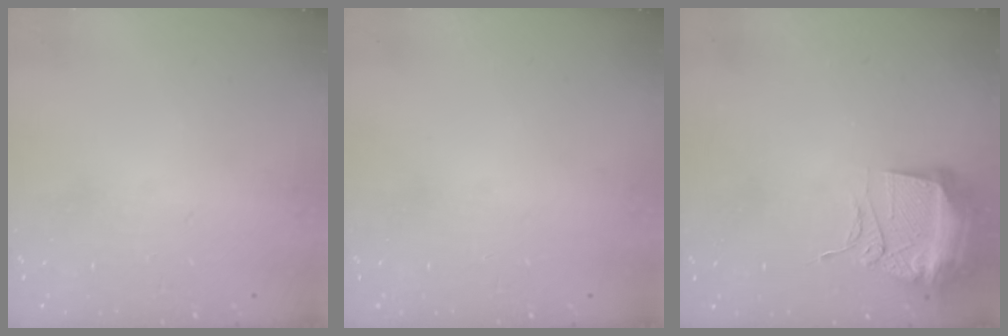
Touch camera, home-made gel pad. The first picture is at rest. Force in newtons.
{"total": 15.1, "press": 2.1, "slide": 14.9}
{"total": 12.6, "press": 12.5, "slide": 1.2}